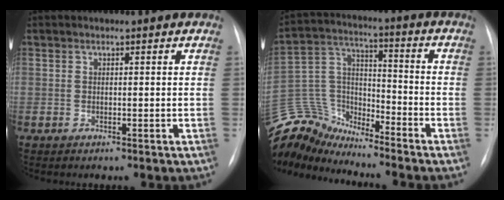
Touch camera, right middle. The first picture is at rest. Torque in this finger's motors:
{"motor_torque": [0.11, -0.18, 0.00, -0.03]}